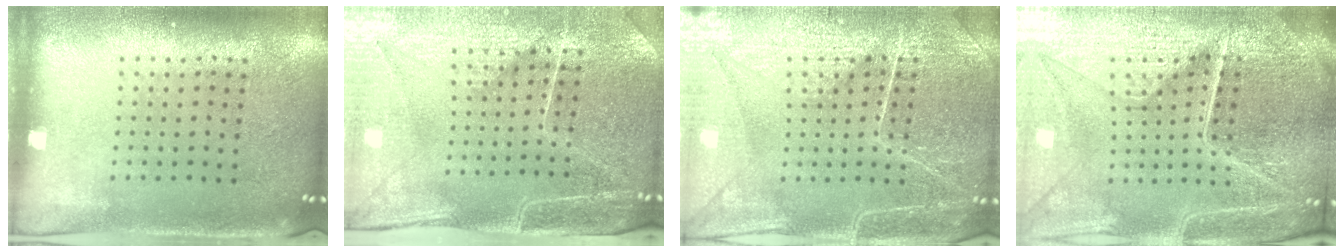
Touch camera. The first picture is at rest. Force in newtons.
{"total": 4.5, "press": 4.0, "slide": 2.1}
{"total": 4.1, "press": 4.1, "slide": 0.7}
{"total": 6.2, "press": 5.6, "slide": 2.7}